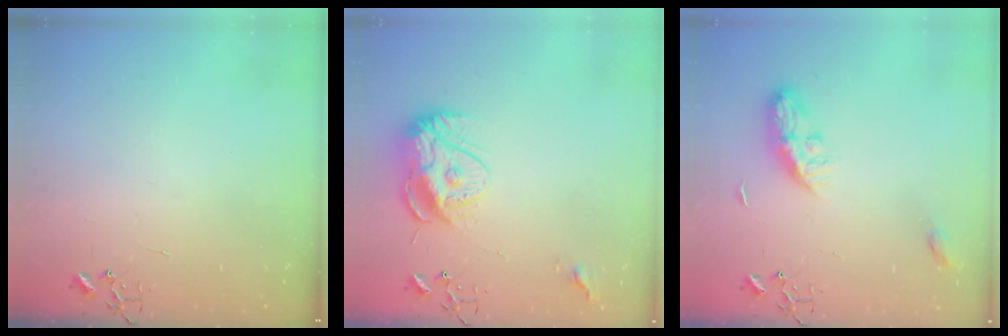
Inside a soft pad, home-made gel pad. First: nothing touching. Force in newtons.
{"total": 13.7, "press": 13.7, "slide": 1.2}
{"total": 8.9, "press": 8.9, "slide": 0.2}